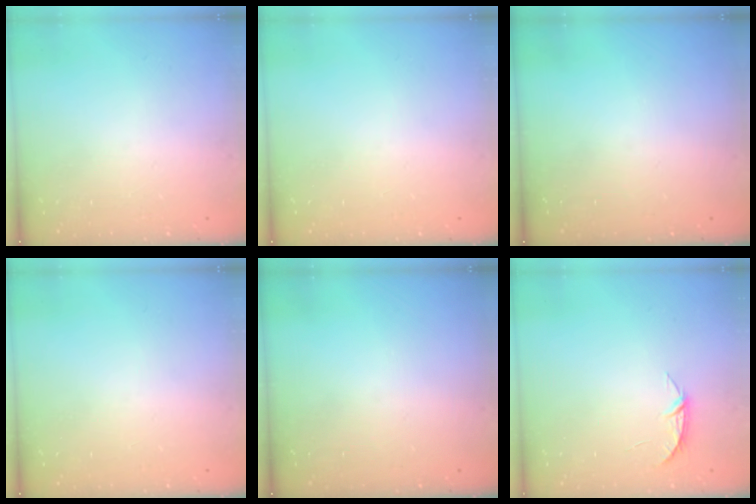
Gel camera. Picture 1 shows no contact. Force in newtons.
{"total": 0.0}
{"total": 0.0}
{"total": 0.0}
{"total": 0.0}
{"total": 4.2, "press": 4.2, "slide": 0.5}